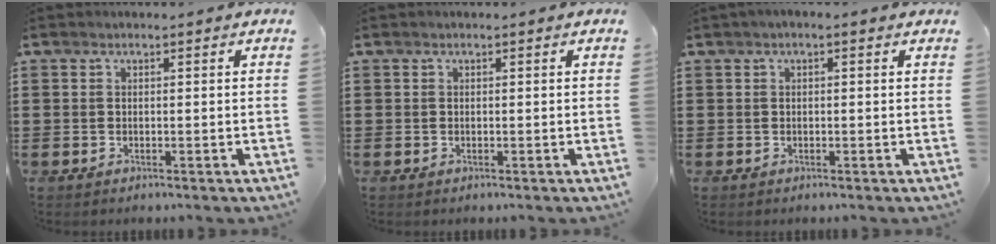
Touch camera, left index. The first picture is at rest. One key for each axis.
{"total": 0.0}
{"total": 0.7, "fx": -0.3, "fy": 0.2, "fz": 0.7, "tx": -0.012, "ty": -0.001, "tz": -0.005}